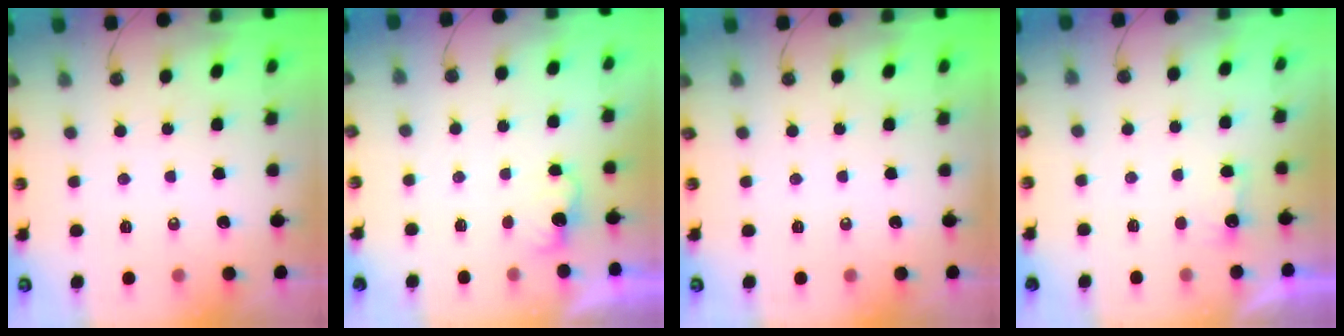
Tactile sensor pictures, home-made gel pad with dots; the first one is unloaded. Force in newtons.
{"total": 2.6, "press": 2.5, "slide": 0.9}
{"total": 0.0}
{"total": 2.3, "press": 2.2, "slide": 0.8}